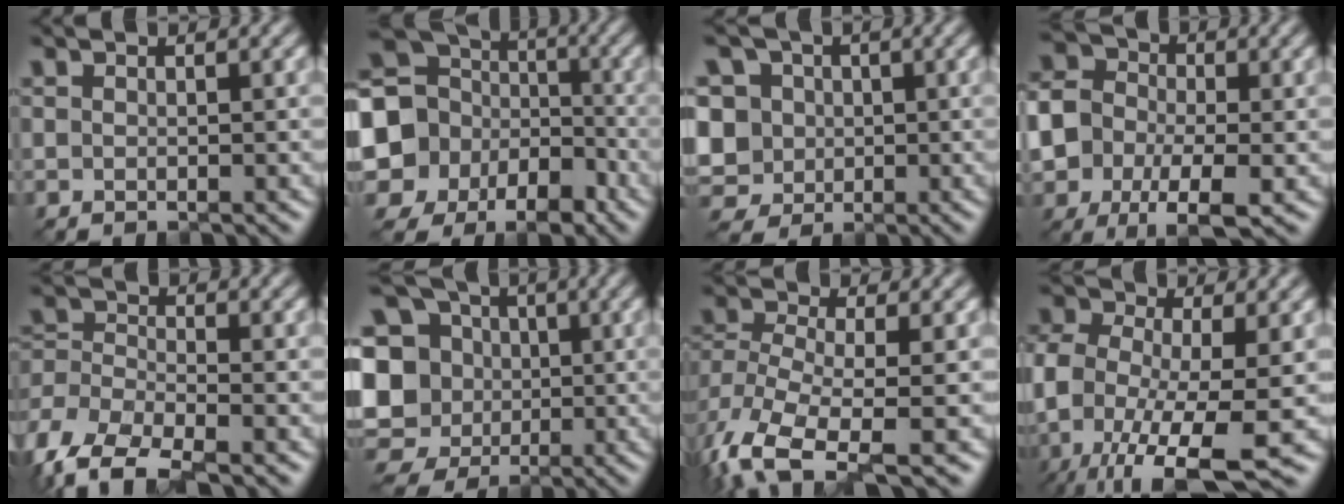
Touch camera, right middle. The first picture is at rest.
{"total": 15.5, "force": [-4.8, 13.5, 6.1], "torque": [-0.165, -0.017, -0.099]}
{"total": 9.0, "force": [1.7, 7.8, 4.1], "torque": [-0.087, 0.023, -0.001]}
{"total": 11.0, "force": [-3.4, 7.7, 7.1], "torque": [-0.131, -0.018, -0.057]}
{"total": 8.0, "force": [-5.3, 3.5, 4.9], "torque": [-0.102, -0.009, -0.110]}
{"total": 16.0, "force": [-0.3, 14.8, 6.2], "torque": [-0.173, 0.031, -0.034]}
{"total": 8.1, "force": [-4.0, 3.7, 6.0], "torque": [-0.132, -0.020, -0.078]}
{"total": 10.6, "force": [-3.1, 4.6, 9.0], "torque": [-0.191, -0.008, -0.059]}